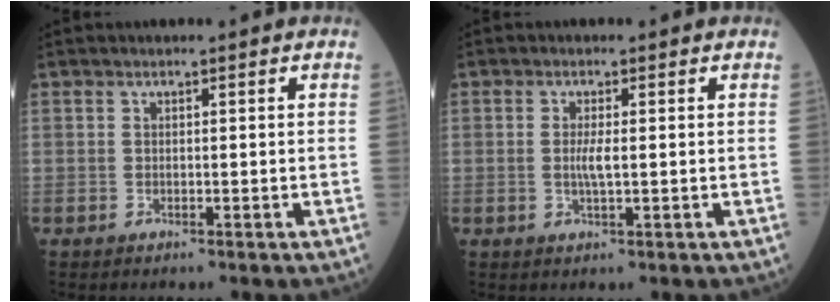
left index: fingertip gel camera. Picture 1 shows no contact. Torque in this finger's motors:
{"motor_torque": [0.27, 0.16, 0.07, 0.02]}